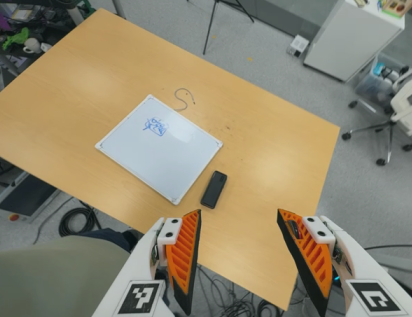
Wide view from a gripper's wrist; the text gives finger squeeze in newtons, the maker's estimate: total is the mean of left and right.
{"total": 0.0}